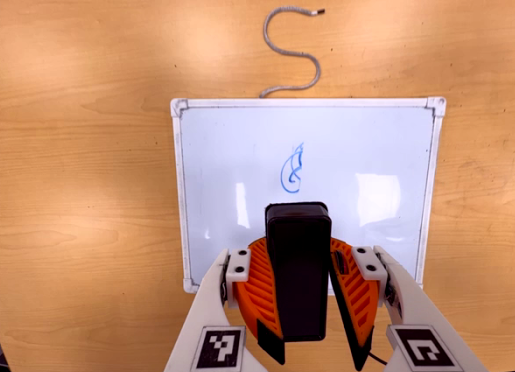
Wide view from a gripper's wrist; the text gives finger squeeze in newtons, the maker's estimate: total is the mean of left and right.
{"total": 12.0, "left": 11.4, "right": 12.7}